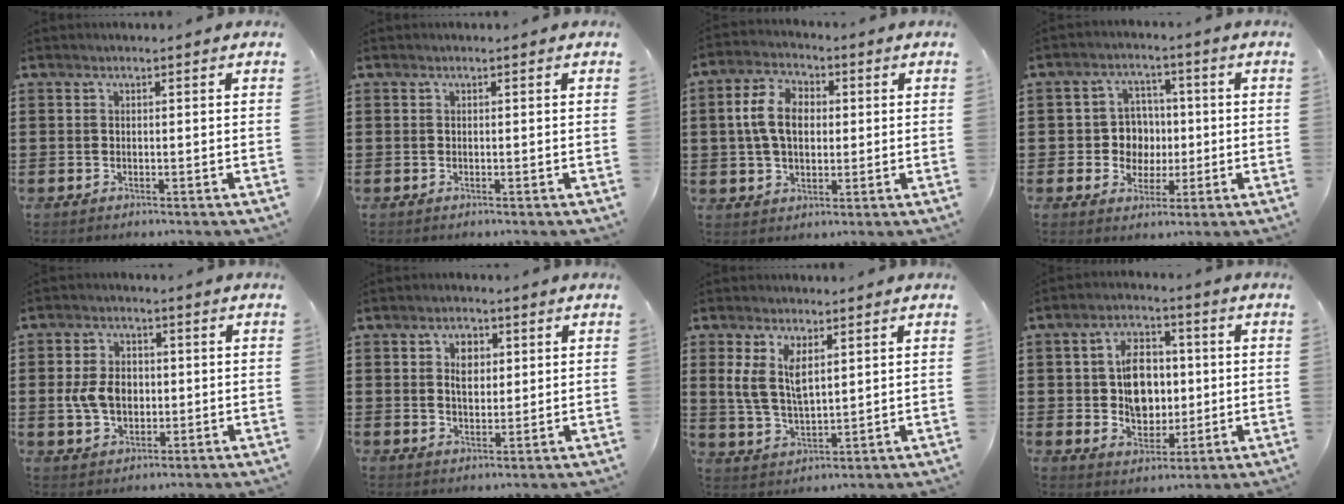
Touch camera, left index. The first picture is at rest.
{"total": 0.0}
{"total": 7.8, "force": [1.1, 5.2, 5.6], "torque": [-0.141, 0.012, 0.011]}
{"total": 5.9, "force": [0.0, 5.6, 2.0], "torque": [-0.052, 0.014, -0.002]}
{"total": 6.0, "force": [-0.2, 4.4, 4.1], "torque": [-0.099, 0.001, -0.013]}
{"total": 4.0, "force": [1.4, 2.5, 2.8], "torque": [-0.046, 0.006, 0.020]}
{"total": 6.9, "force": [2.8, 3.2, 5.4], "torque": [-0.123, 0.004, 0.048]}
{"total": 8.5, "force": [0.8, 6.0, 6.0], "torque": [-0.103, 0.012, 0.013]}